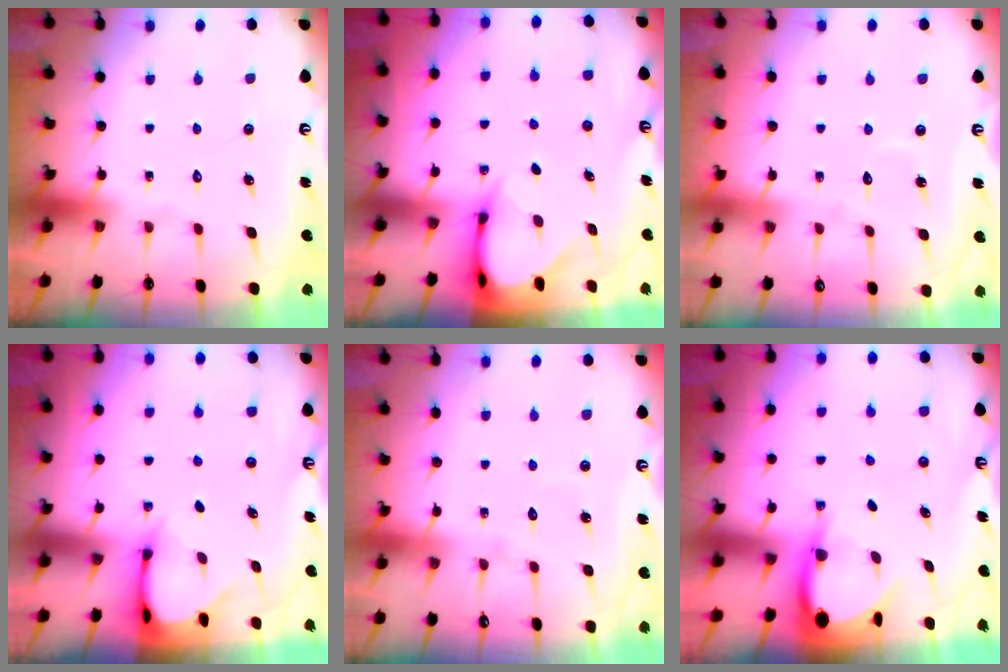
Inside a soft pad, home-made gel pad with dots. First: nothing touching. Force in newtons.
{"total": 3.6, "press": 3.6, "slide": 0.2}
{"total": 2.8, "press": 2.8, "slide": 0.3}
{"total": 3.4, "press": 3.4, "slide": 0.3}
{"total": 6.2, "press": 6.2, "slide": 0.6}
{"total": 4.0, "press": 4.0, "slide": 0.4}